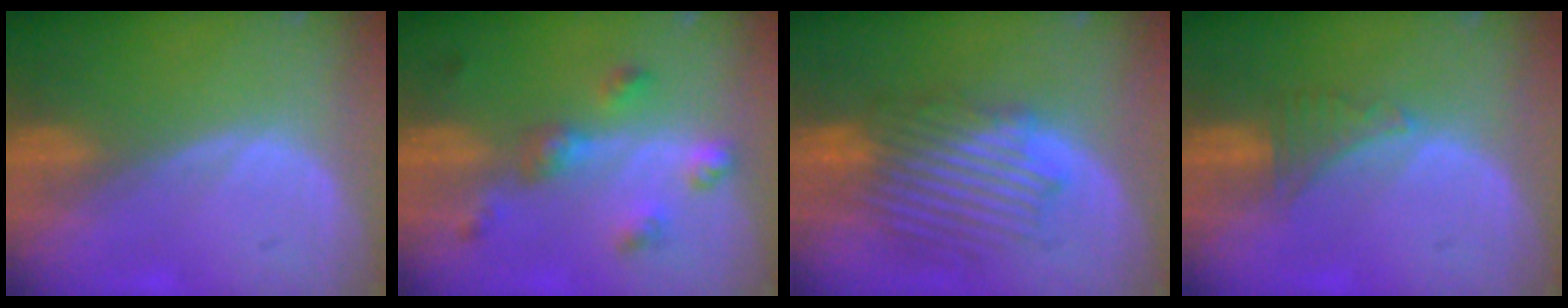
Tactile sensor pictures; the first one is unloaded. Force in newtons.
{"total": 5.2, "press": 5.2, "slide": 0.2}
{"total": 8.9, "press": 8.7, "slide": 1.5}
{"total": 2.9, "press": 2.9, "slide": 0.6}